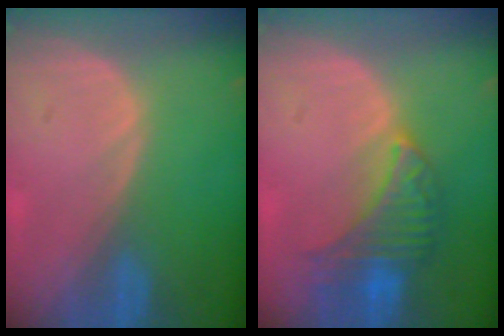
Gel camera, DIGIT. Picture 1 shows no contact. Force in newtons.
{"total": 6.9, "press": 6.8, "slide": 1.2}